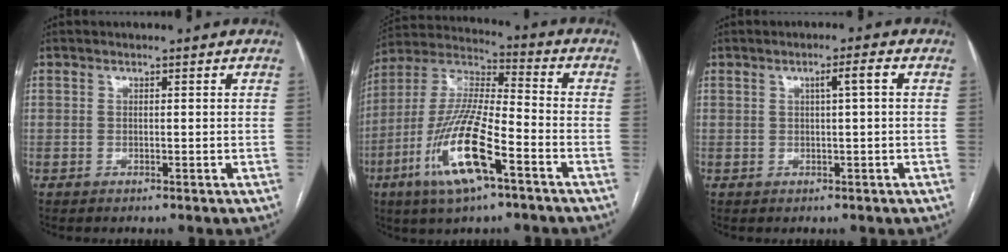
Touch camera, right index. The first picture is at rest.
{"total": 16.5, "force": [-7.5, 3.0, 14.4], "torque": [-0.303, -0.015, -0.136]}
{"total": 2.3, "force": [0.4, -0.3, 2.3], "torque": [-0.037, 0.004, 0.008]}